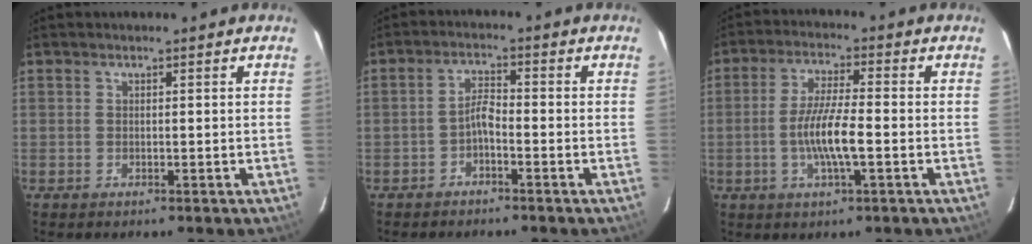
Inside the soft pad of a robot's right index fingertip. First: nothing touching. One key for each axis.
{"total": 2.7, "fx": -1.8, "fy": 0.6, "fz": 1.8, "tx": -0.042, "ty": 0.010, "tz": -0.034}
{"total": 8.1, "fx": -2.0, "fy": 1.0, "fz": 7.7, "tx": -0.151, "ty": -0.002, "tz": -0.040}